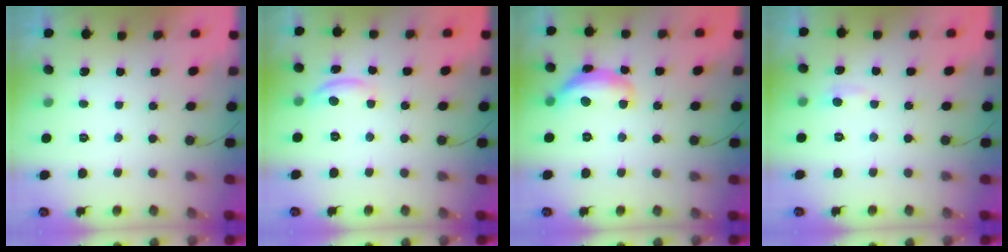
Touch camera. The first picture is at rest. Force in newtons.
{"total": 6.1, "press": 6.1, "slide": 0.5}
{"total": 13.5, "press": 13.5, "slide": 0.8}
{"total": 5.0, "press": 5.0, "slide": 0.7}